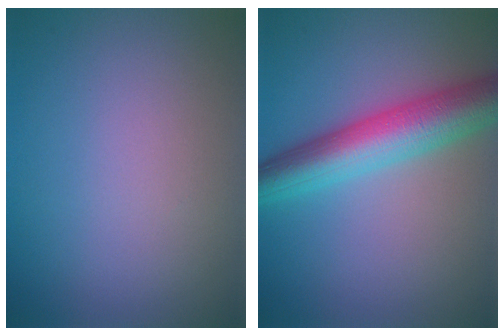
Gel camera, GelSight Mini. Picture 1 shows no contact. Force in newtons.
{"total": 7.2, "press": 7.2, "slide": 0.1}